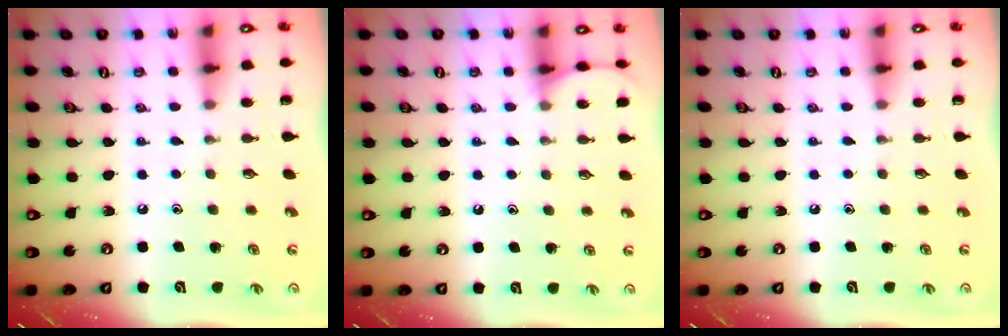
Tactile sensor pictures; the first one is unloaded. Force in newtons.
{"total": 5.1, "press": 5.0, "slide": 0.7}
{"total": 0.0}